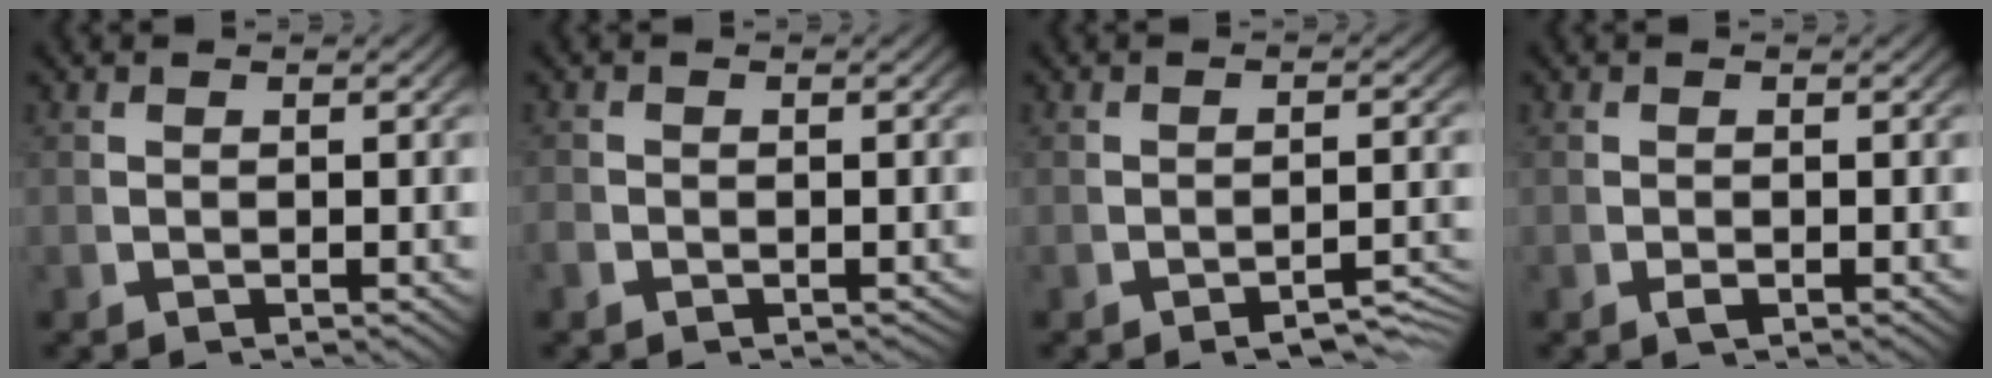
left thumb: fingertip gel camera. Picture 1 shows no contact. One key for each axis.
{"total": 1.1, "fx": -0.7, "fy": 0.8, "fz": 0.2, "tx": -0.011, "ty": -0.009, "tz": -0.011}
{"total": 4.0, "fx": -3.2, "fy": 1.1, "fz": 2.0, "tx": -0.024, "ty": 0.001, "tz": -0.050}
{"total": 0.8, "fx": -0.4, "fy": 0.4, "fz": 0.5, "tx": -0.012, "ty": -0.005, "tz": -0.005}